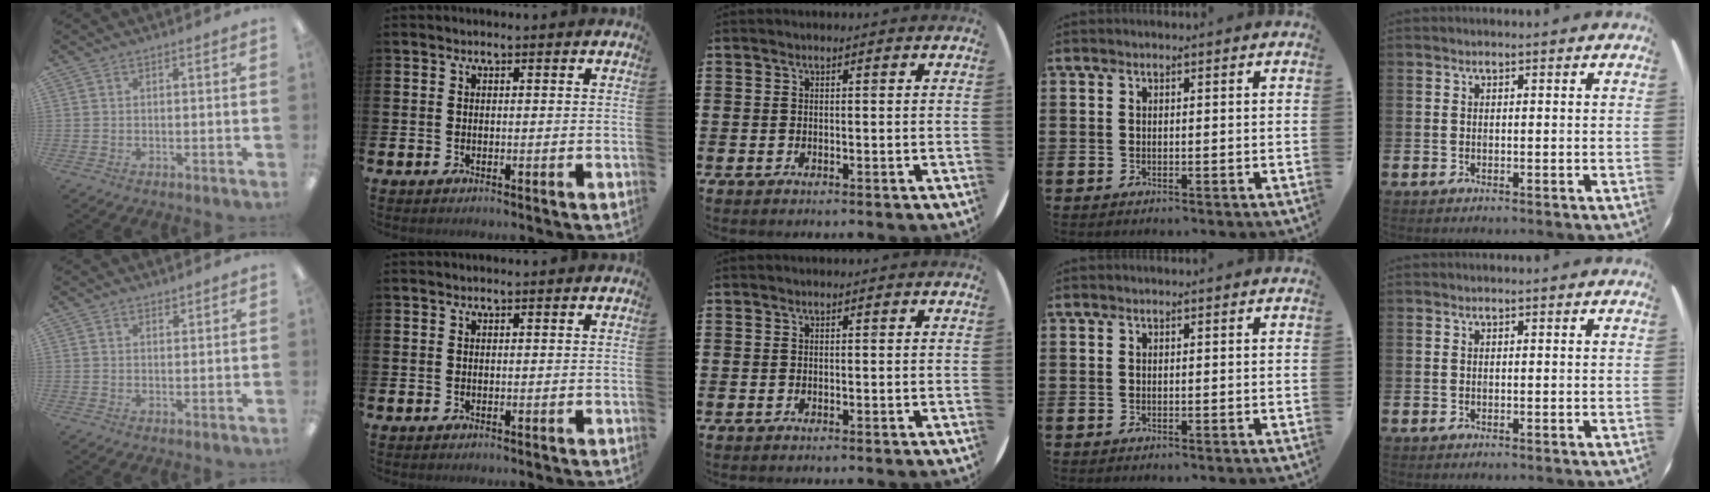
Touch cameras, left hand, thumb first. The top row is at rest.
{"thumb": {"total": 1.3, "force": [1.2, 0.3, 0.1], "torque": [0.005, -0.005, 0.022]}}